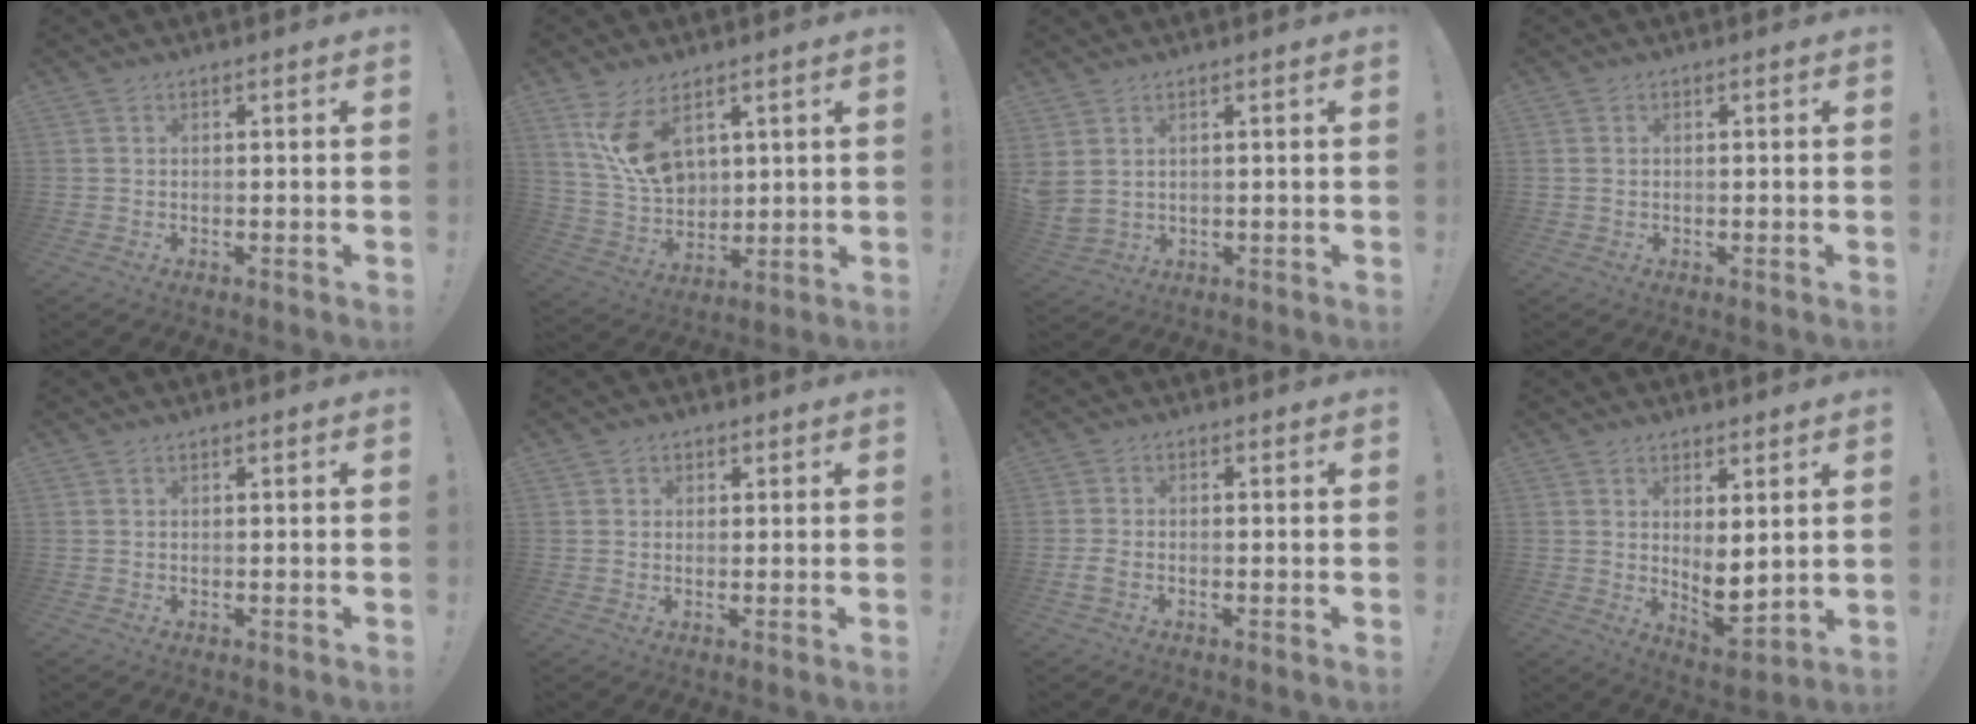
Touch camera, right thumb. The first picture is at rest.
{"total": 13.7, "force": [6.7, 8.4, 8.6], "torque": [-0.160, -0.034, 0.133]}
{"total": 3.5, "force": [1.9, 1.6, 2.5], "torque": [-0.043, -0.006, 0.039]}
{"total": 1.0, "force": [0.3, 0.9, 0.1], "torque": [-0.005, 0.004, 0.007]}
{"total": 0.0}
{"total": 1.9, "force": [0.8, 1.7, 0.3], "torque": [0.005, -0.005, 0.012]}
{"total": 2.7, "force": [-1.1, 1.5, 2.0], "torque": [-0.041, 0.007, -0.018]}
{"total": 6.0, "force": [1.8, 2.5, 5.2], "torque": [-0.060, -0.035, 0.041]}